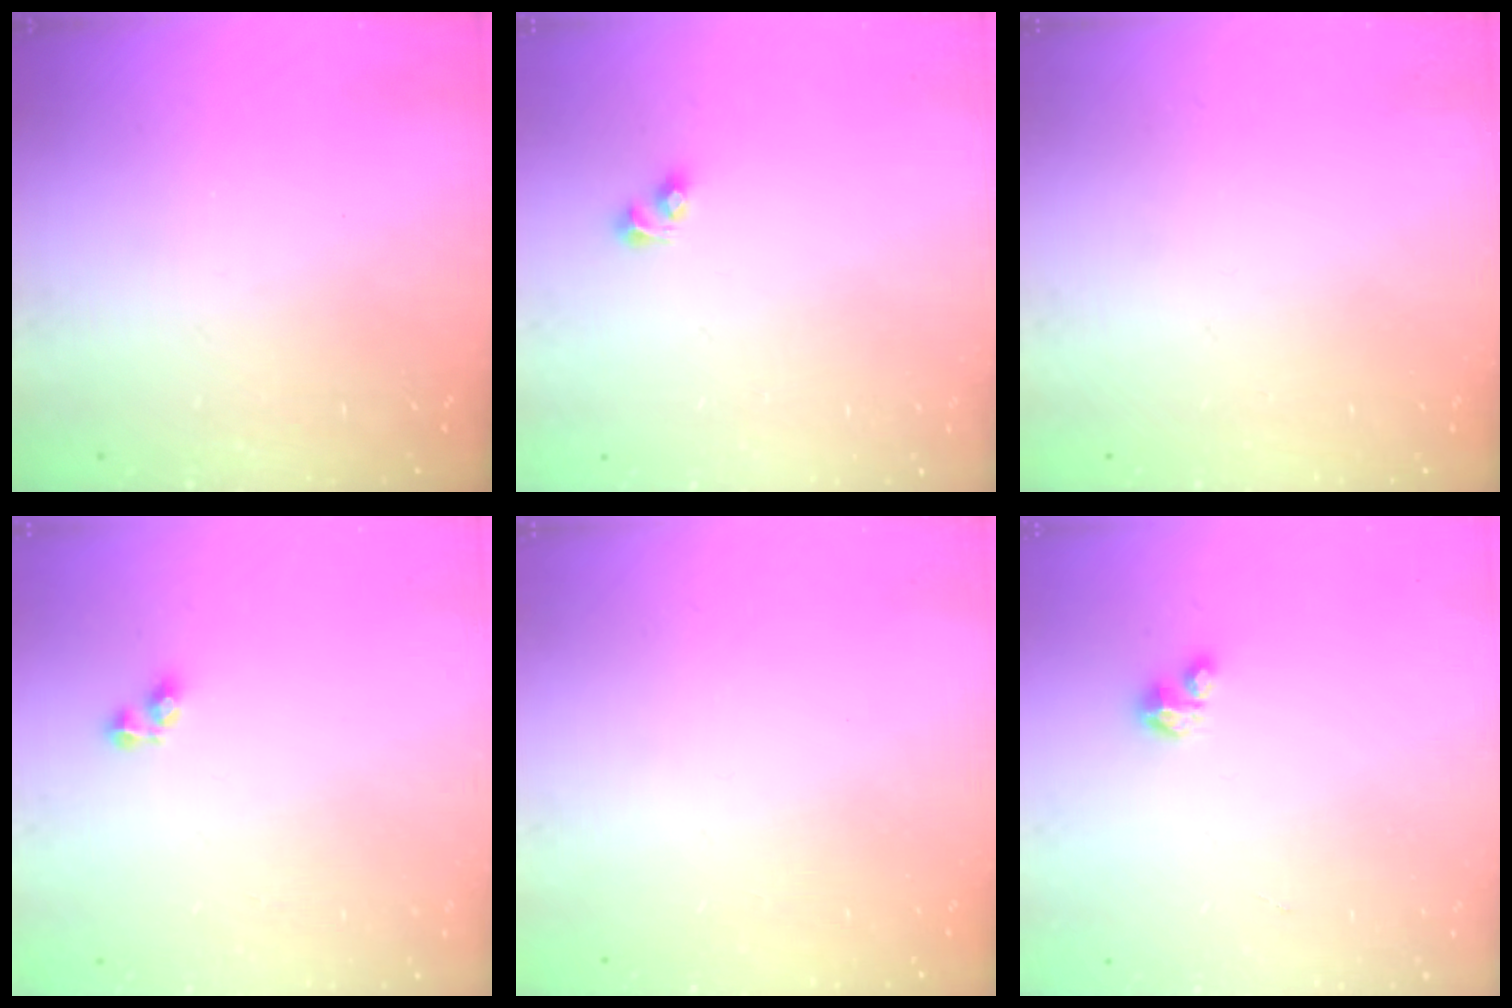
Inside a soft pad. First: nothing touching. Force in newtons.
{"total": 2.7, "press": 2.5, "slide": 1.2}
{"total": 0.0}
{"total": 3.6, "press": 3.6, "slide": 0.1}
{"total": 0.0}
{"total": 1.9, "press": 1.9, "slide": 0.1}